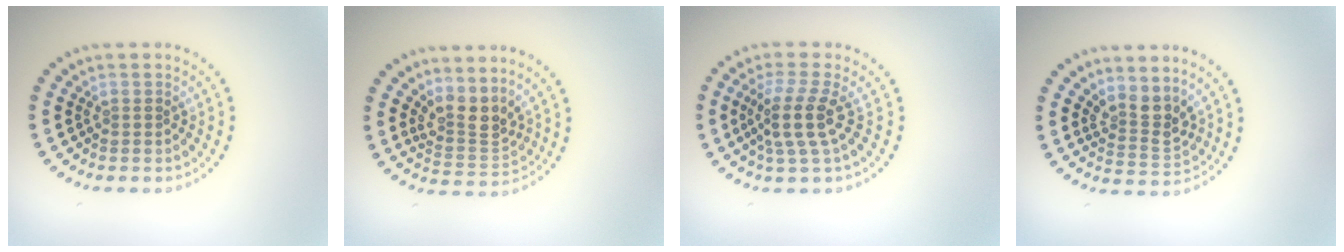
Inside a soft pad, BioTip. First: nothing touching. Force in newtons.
{"total": 3.0, "press": 2.2, "slide": 2.1}
{"total": 3.6, "press": 2.7, "slide": 2.3}
{"total": 2.8, "press": 2.0, "slide": 1.9}